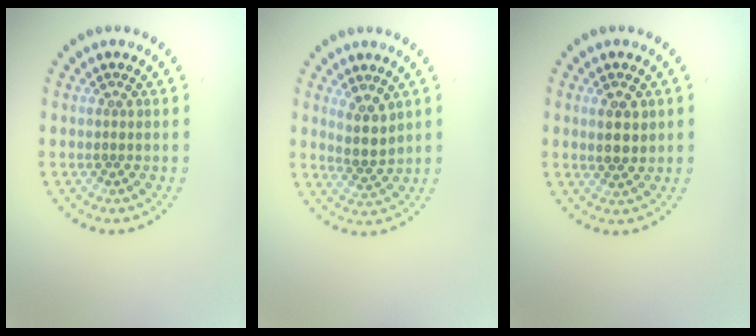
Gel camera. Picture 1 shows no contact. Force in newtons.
{"total": 2.5, "press": 2.1, "slide": 1.4}
{"total": 2.3, "press": 2.2, "slide": 0.6}